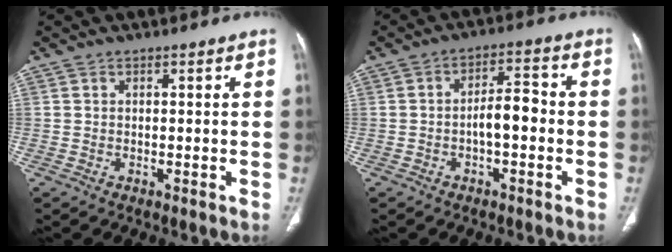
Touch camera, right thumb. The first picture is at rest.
{"total": 5.9, "force": [-1.3, 2.5, 5.2], "torque": [-0.075, 0.028, -0.026]}